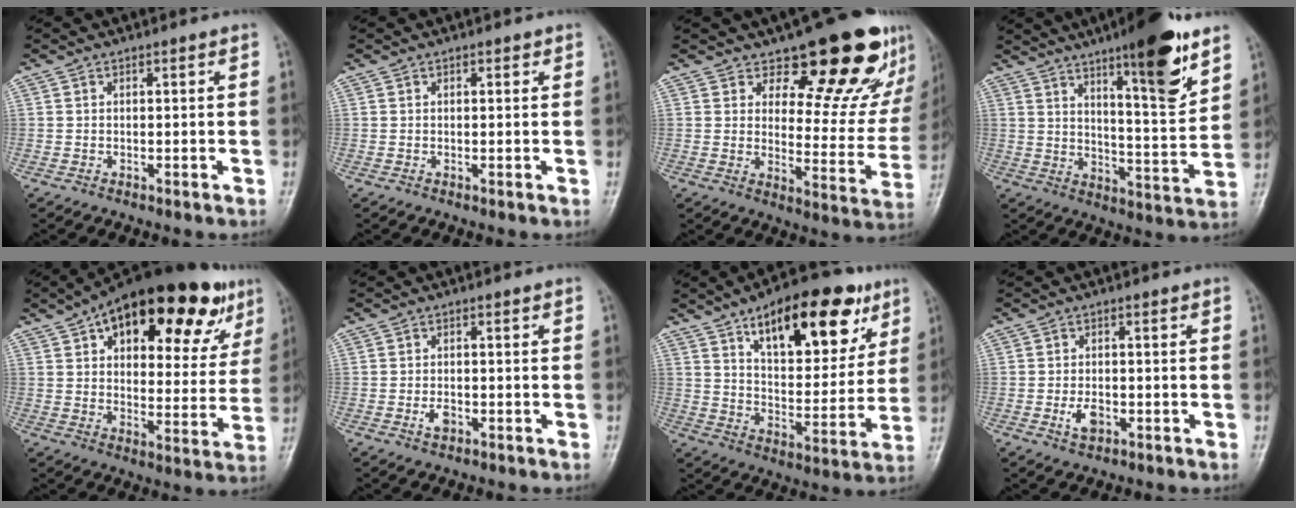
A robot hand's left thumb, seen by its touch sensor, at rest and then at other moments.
{"total": 0.9, "force": [0.5, 0.5, 0.5], "torque": [0.000, -0.001, 0.003]}
{"total": 21.4, "force": [14.3, 9.1, 12.9], "torque": [-0.115, -0.099, 0.190]}
{"total": 16.8, "force": [10.3, 3.4, 12.8], "torque": [-0.167, -0.066, 0.160]}
{"total": 26.2, "force": [14.5, 12.3, 18.1], "torque": [-0.223, -0.007, 0.209]}
{"total": 2.2, "force": [-0.8, 1.4, 1.5], "torque": [-0.024, 0.001, -0.016]}
{"total": 22.6, "force": [11.9, 10.0, 16.4], "torque": [-0.195, -0.036, 0.186]}
{"total": 3.4, "force": [-1.2, 2.1, 2.4], "torque": [-0.042, 0.001, -0.019]}